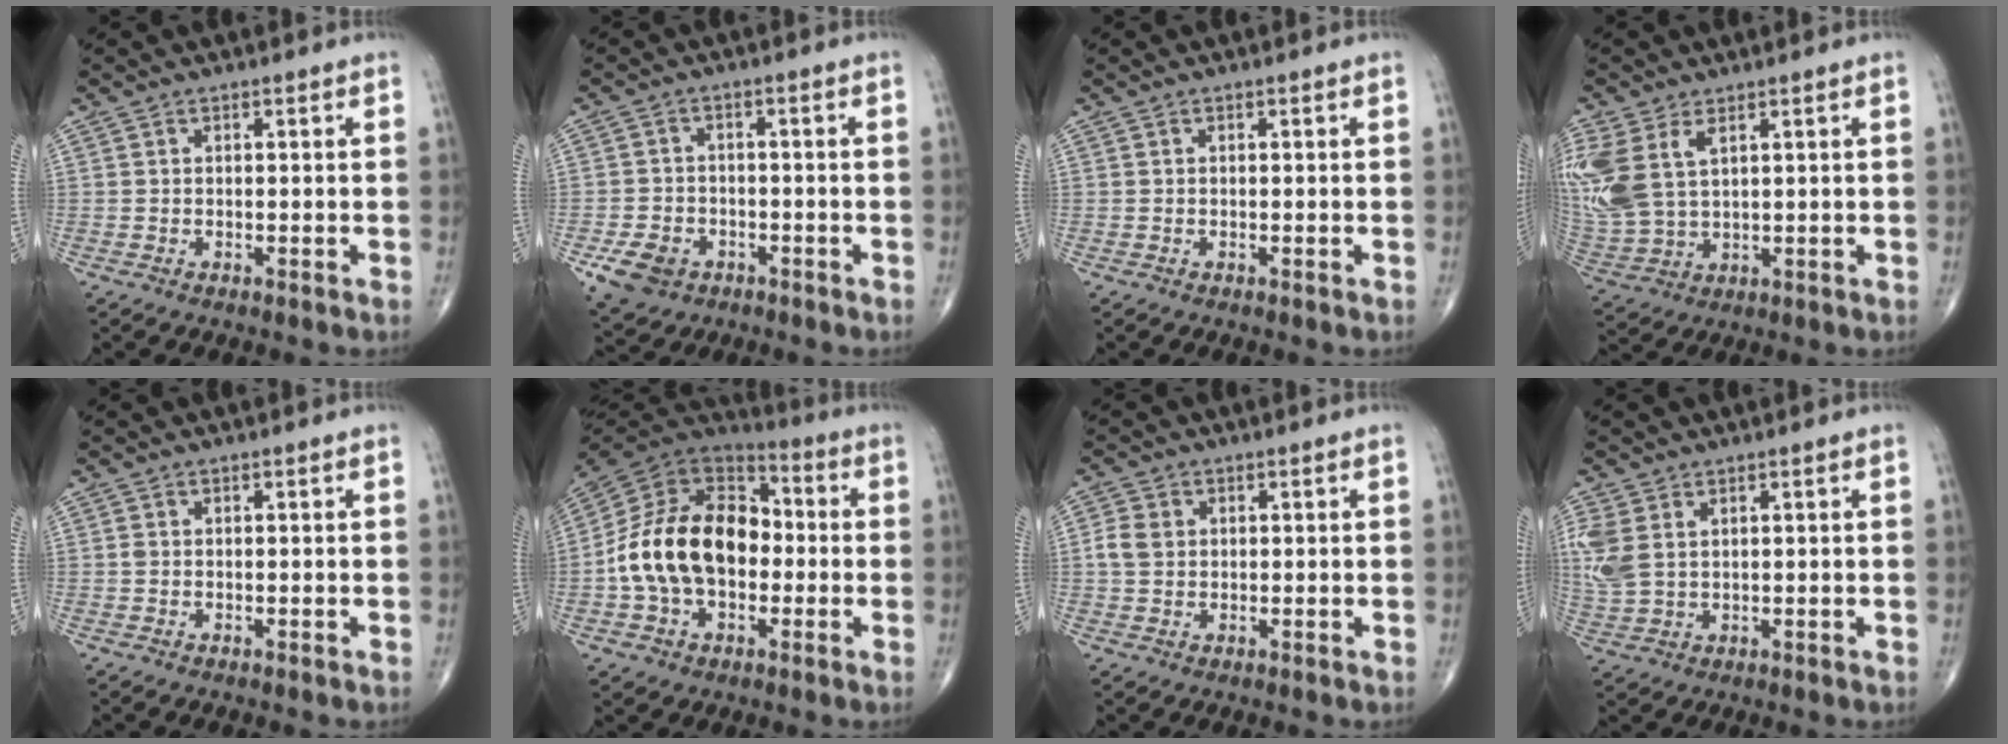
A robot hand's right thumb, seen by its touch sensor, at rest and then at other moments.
{"total": 7.3, "force": [-3.5, 5.5, 3.3], "torque": [-0.055, 0.016, -0.053]}
{"total": 0.0}
{"total": 14.4, "force": [5.2, 8.6, 10.3], "torque": [-0.265, -0.006, 0.116]}
{"total": 0.6, "force": [0.0, 0.5, 0.4], "torque": [-0.007, 0.000, 0.000]}
{"total": 20.6, "force": [-1.9, 14.0, 15.0], "torque": [-0.242, 0.039, -0.038]}
{"total": 3.7, "force": [0.5, 3.0, 2.2], "torque": [-0.040, 0.005, 0.007]}
{"total": 7.4, "force": [2.3, 4.7, 5.2], "torque": [-0.141, 0.003, 0.058]}